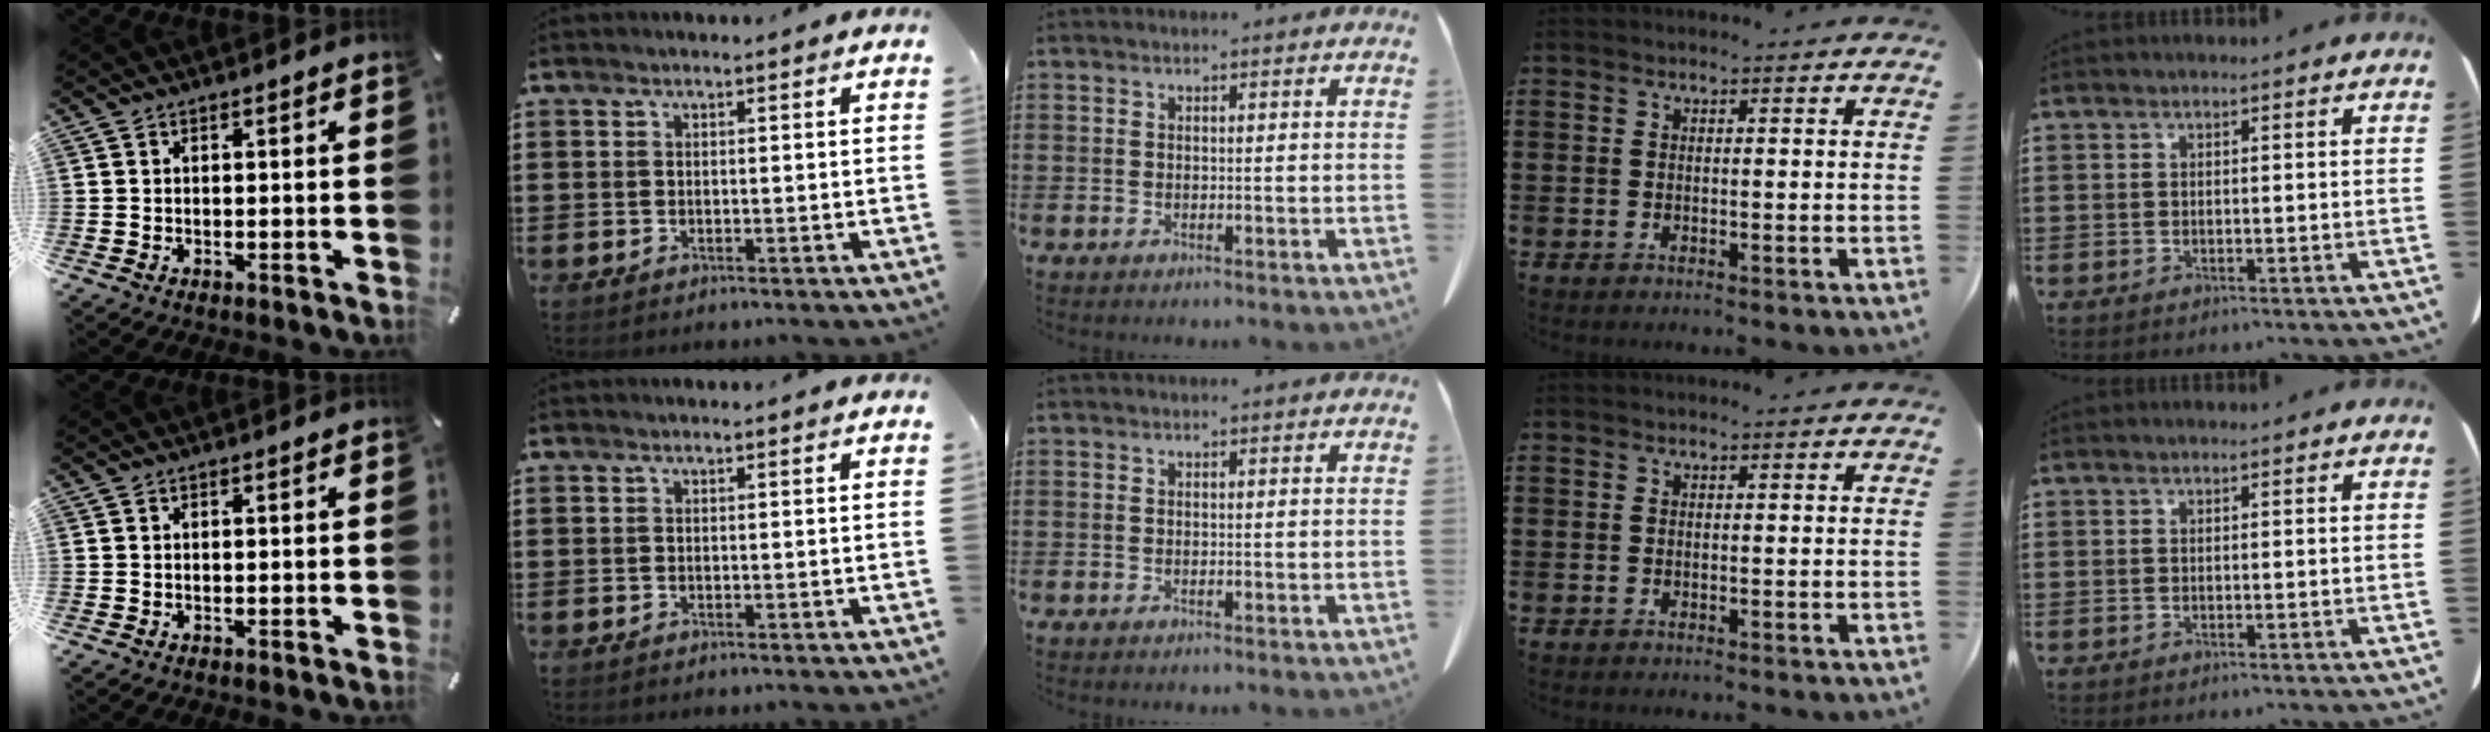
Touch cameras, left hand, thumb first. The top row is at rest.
{}